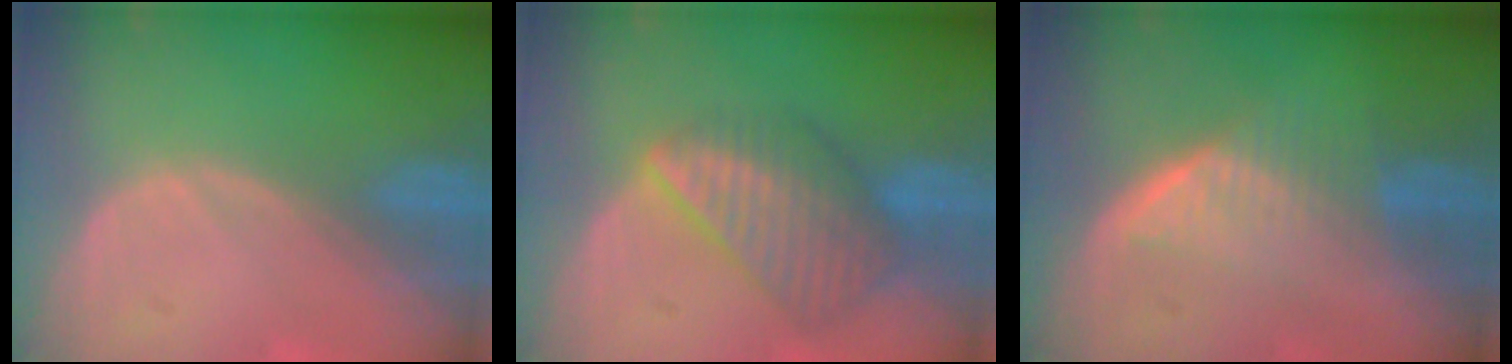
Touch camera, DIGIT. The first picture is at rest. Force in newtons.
{"total": 8.4, "press": 7.5, "slide": 3.8}
{"total": 6.5, "press": 5.7, "slide": 3.2}